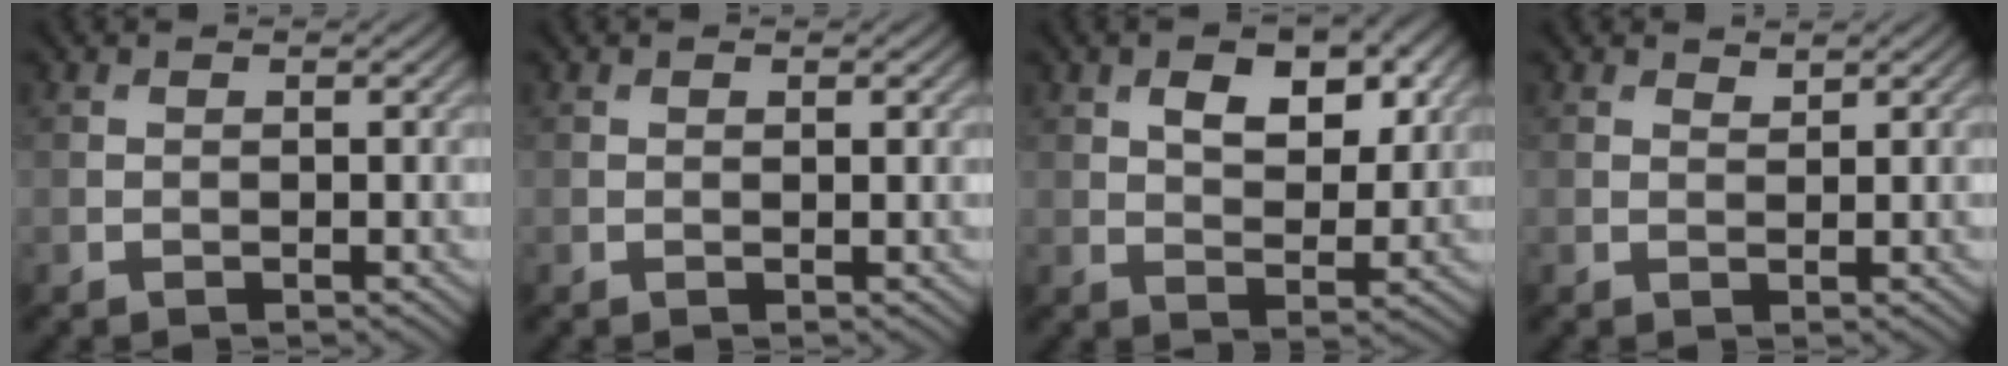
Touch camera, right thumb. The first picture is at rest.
{"total": 0.5, "force": [0.3, 0.2, 0.4], "torque": [-0.004, -0.003, 0.005]}
{"total": 7.0, "force": [2.8, 3.7, 5.2], "torque": [-0.081, -0.003, 0.046]}
{"total": 0.9, "force": [0.9, 0.1, 0.1], "torque": [-0.003, -0.005, 0.020]}